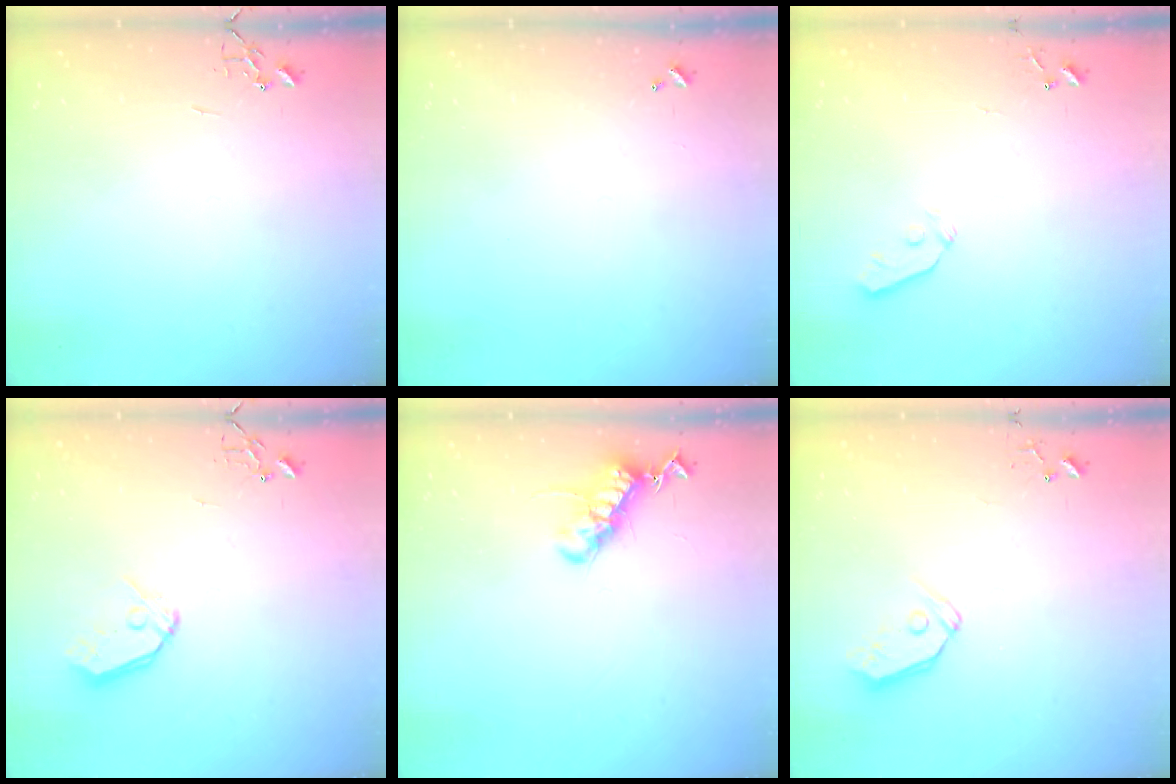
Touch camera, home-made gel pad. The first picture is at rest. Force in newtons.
{"total": 0.0}
{"total": 5.2, "press": 5.2, "slide": 0.6}
{"total": 9.2, "press": 9.1, "slide": 0.9}
{"total": 13.8, "press": 13.8, "slide": 0.7}
{"total": 7.3, "press": 7.2, "slide": 0.8}